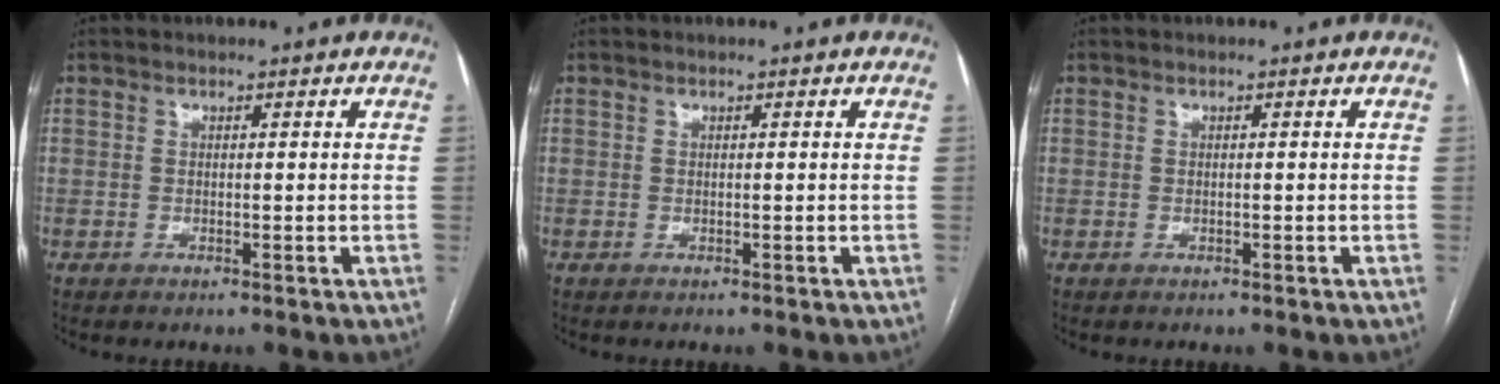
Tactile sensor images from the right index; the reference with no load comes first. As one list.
[{"total": 0.0}, {"total": 0.0}]